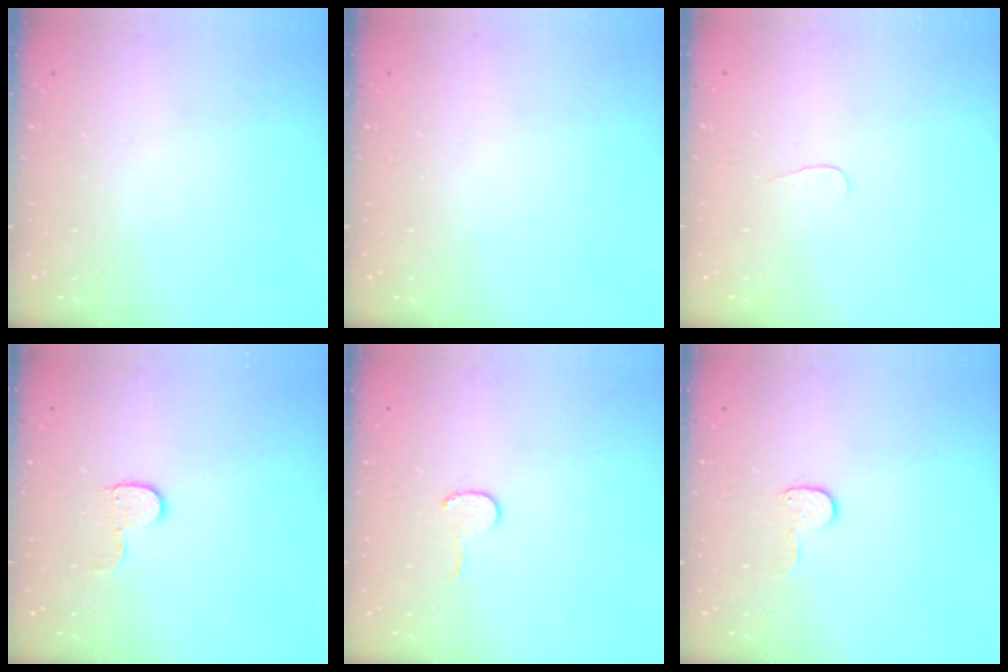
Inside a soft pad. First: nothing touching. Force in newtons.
{"total": 0.0}
{"total": 2.8, "press": 2.7, "slide": 0.3}
{"total": 6.1, "press": 6.1, "slide": 0.4}
{"total": 3.7, "press": 3.7, "slide": 0.4}
{"total": 4.6, "press": 4.6, "slide": 0.4}